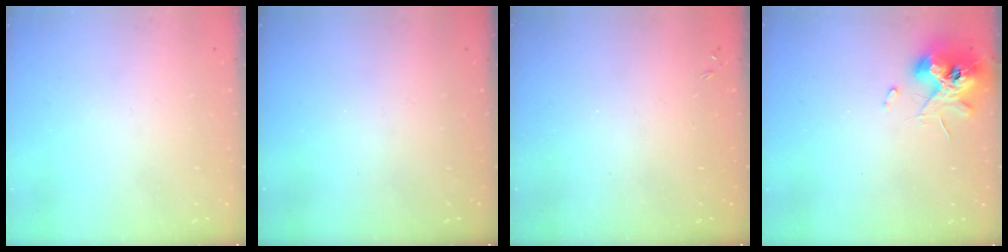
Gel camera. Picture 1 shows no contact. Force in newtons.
{"total": 0.0}
{"total": 0.0}
{"total": 11.2, "press": 11.1, "slide": 1.5}